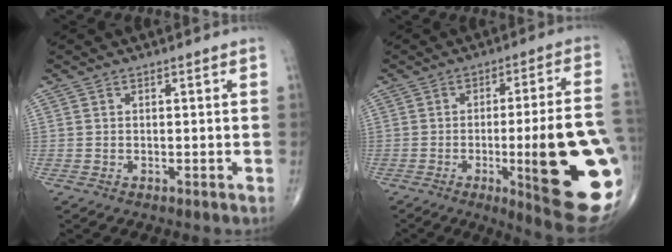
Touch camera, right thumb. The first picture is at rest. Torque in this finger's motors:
{"motor_torque": [2.50, 2.51, 2.48, -0.29, 0.49]}